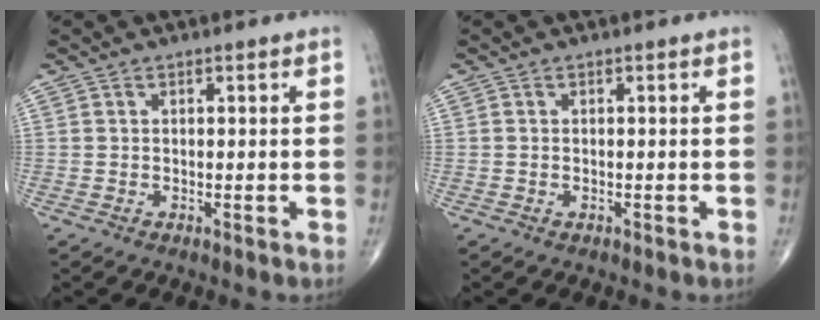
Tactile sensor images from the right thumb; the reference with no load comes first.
{"total": 0.0}